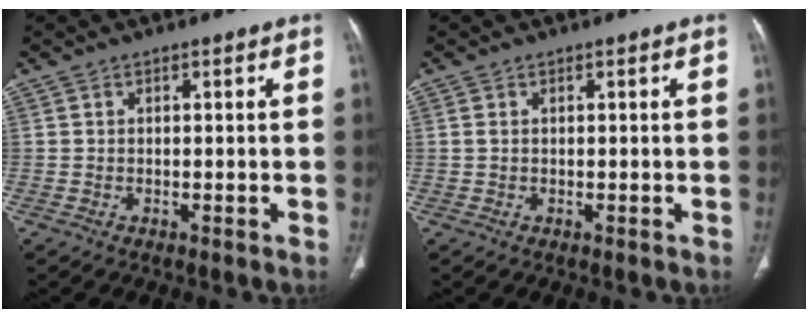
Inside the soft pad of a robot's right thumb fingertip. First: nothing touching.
{"total": 0.7, "force": [0.2, 0.4, 0.5], "torque": [-0.016, 0.007, 0.008]}